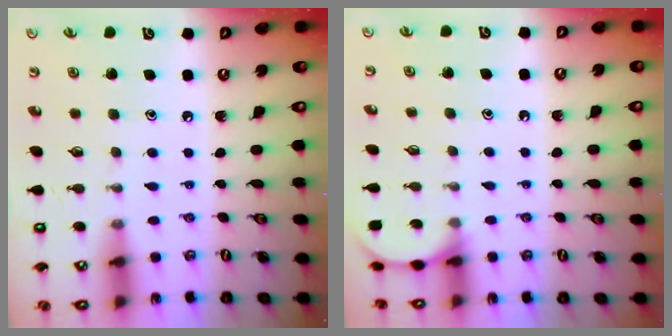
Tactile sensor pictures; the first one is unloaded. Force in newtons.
{"total": 4.2, "press": 4.2, "slide": 0.6}